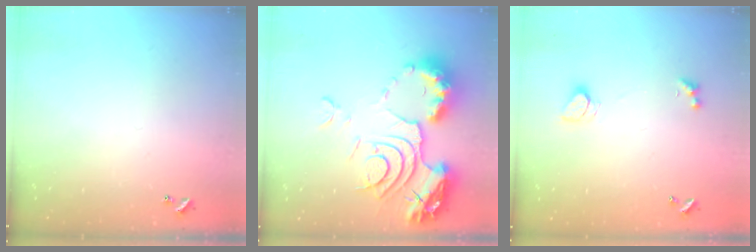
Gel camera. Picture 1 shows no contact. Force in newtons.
{"total": 19.4, "press": 19.2, "slide": 2.3}
{"total": 2.5, "press": 2.5, "slide": 0.6}